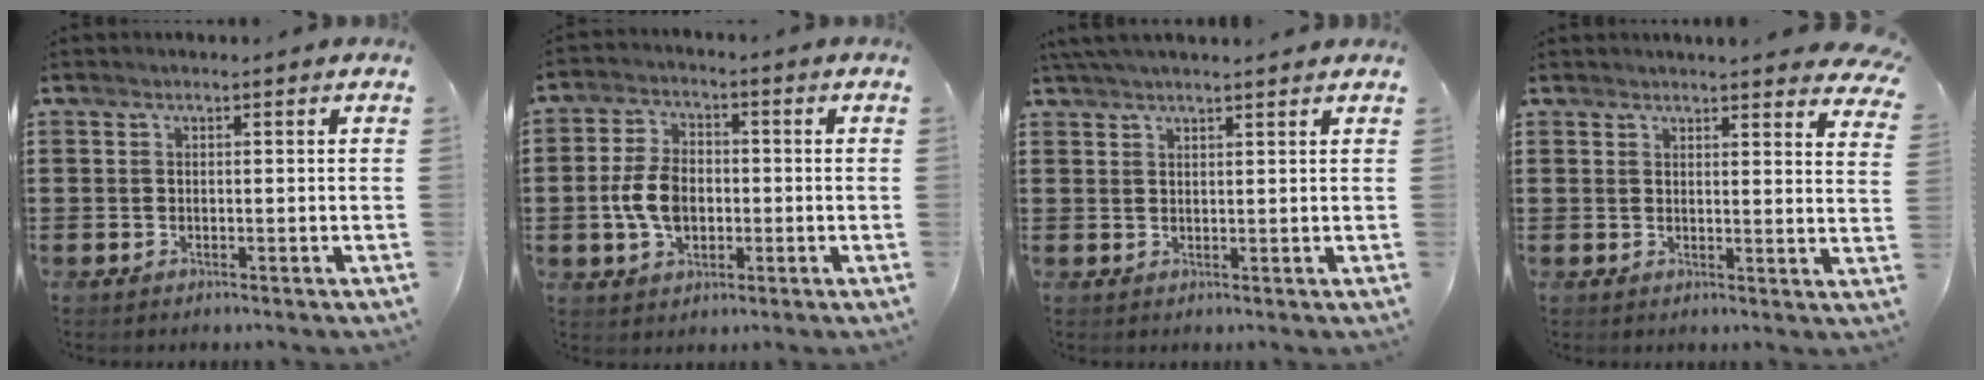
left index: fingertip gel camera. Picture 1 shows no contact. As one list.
[{"total": 7.1, "force": [-1.1, 4.6, 5.2], "torque": [-0.131, 0.002, -0.028]}, {"total": 2.4, "force": [2.3, 0.0, 0.9], "torque": [-0.022, 0.003, 0.043]}, {"total": 3.4, "force": [3.3, -0.1, 0.6], "torque": [-0.015, -0.014, 0.061]}]